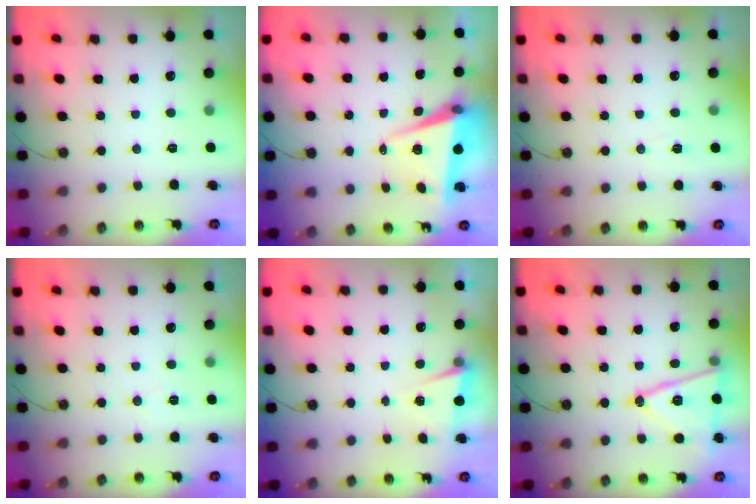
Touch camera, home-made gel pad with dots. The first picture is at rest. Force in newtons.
{"total": 6.2, "press": 5.0, "slide": 3.7}
{"total": 5.7, "press": 3.7, "slide": 4.4}
{"total": 5.3, "press": 3.2, "slide": 4.3}
{"total": 2.3, "press": 2.0, "slide": 1.1}
{"total": 15.6, "press": 15.1, "slide": 3.6}